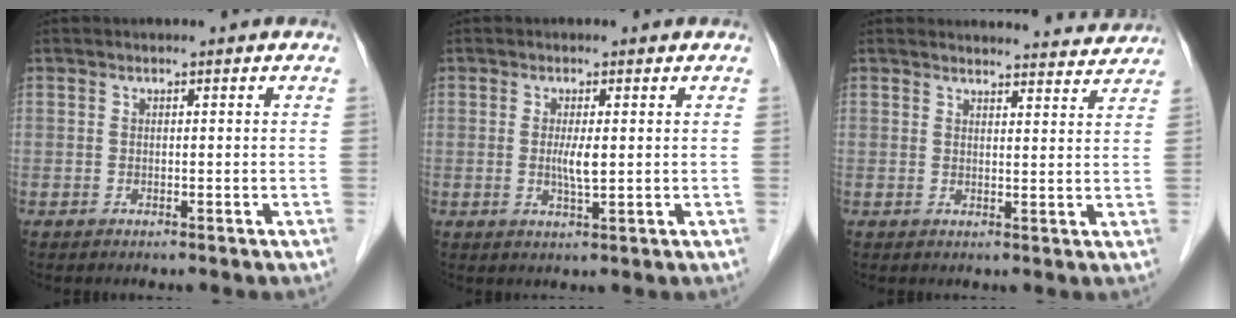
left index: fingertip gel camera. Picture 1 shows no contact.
{"total": 2.7, "force": [0.2, 0.3, 2.7], "torque": [-0.056, -0.004, 0.005]}
{"total": 8.9, "force": [8.8, 1.2, 0.7], "torque": [0.010, -0.005, 0.083]}